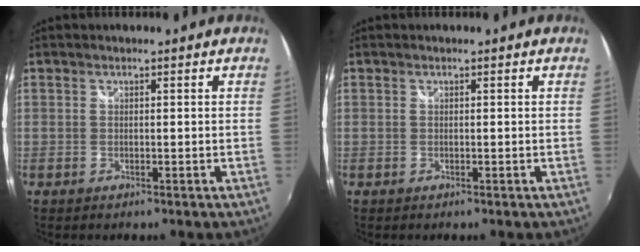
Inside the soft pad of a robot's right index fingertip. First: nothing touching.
{"total": 0.0}